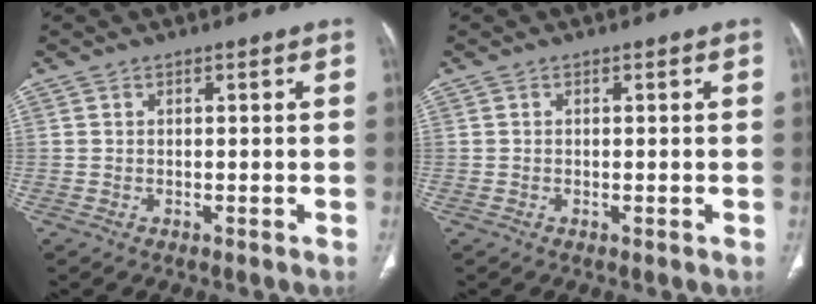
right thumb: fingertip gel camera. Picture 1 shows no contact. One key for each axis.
{"total": 0.0}